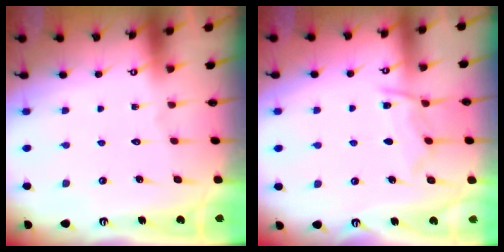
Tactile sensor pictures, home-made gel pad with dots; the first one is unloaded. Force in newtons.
{"total": 8.9, "press": 8.9, "slide": 0.8}